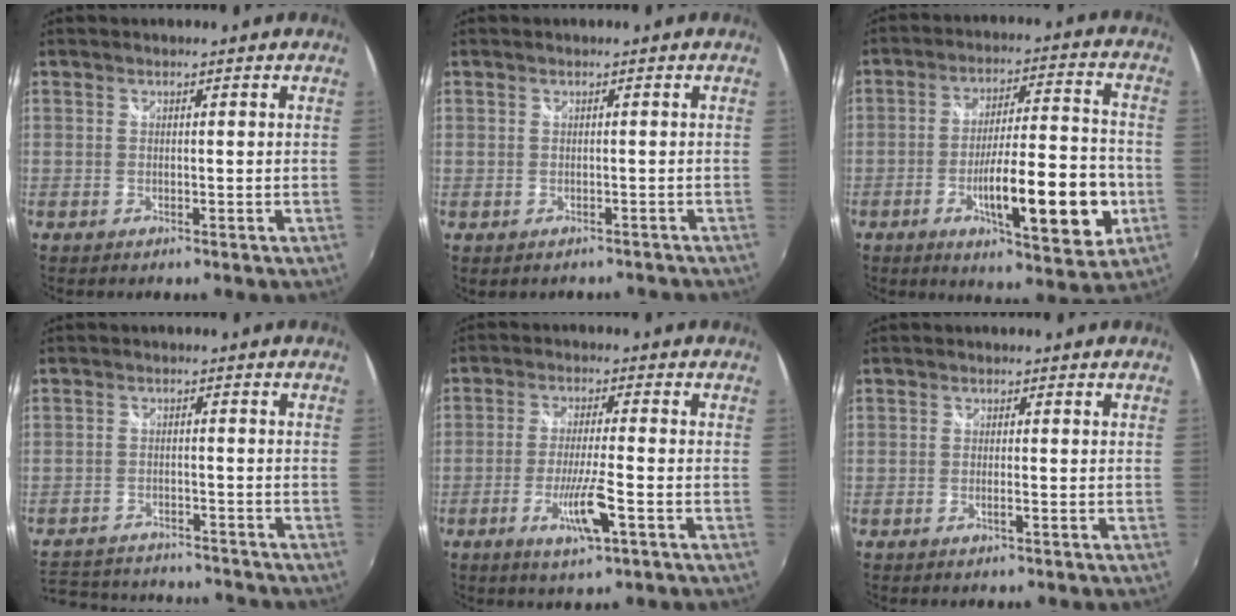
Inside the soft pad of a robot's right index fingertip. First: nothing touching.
{"total": 2.5, "force": [-1.7, 1.7, 0.7], "torque": [-0.011, -0.003, -0.019]}
{"total": 17.2, "force": [-5.3, 3.9, 15.9], "torque": [-0.253, -0.010, -0.071]}
{"total": 14.1, "force": [-12.4, 4.9, 4.6], "torque": [-0.118, 0.019, -0.179]}
{"total": 8.2, "force": [-3.4, 0.6, 7.5], "torque": [-0.145, -0.014, -0.061]}
{"total": 1.4, "force": [-0.5, -0.1, 1.3], "torque": [-0.023, -0.001, -0.010]}